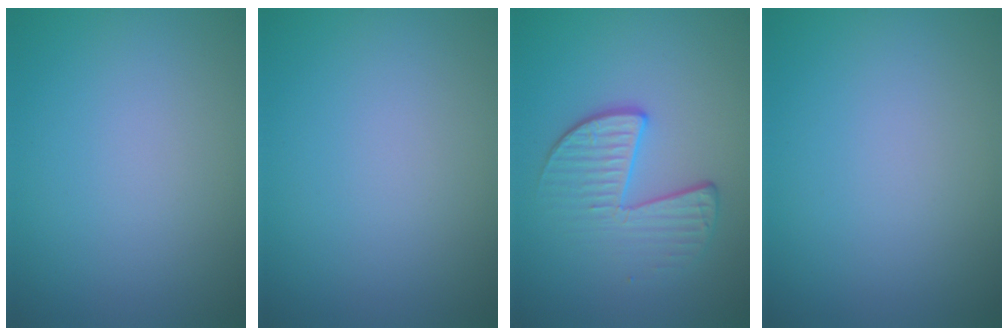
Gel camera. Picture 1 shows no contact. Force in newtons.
{"total": 0.0}
{"total": 3.8, "press": 2.8, "slide": 2.6}
{"total": 0.0}